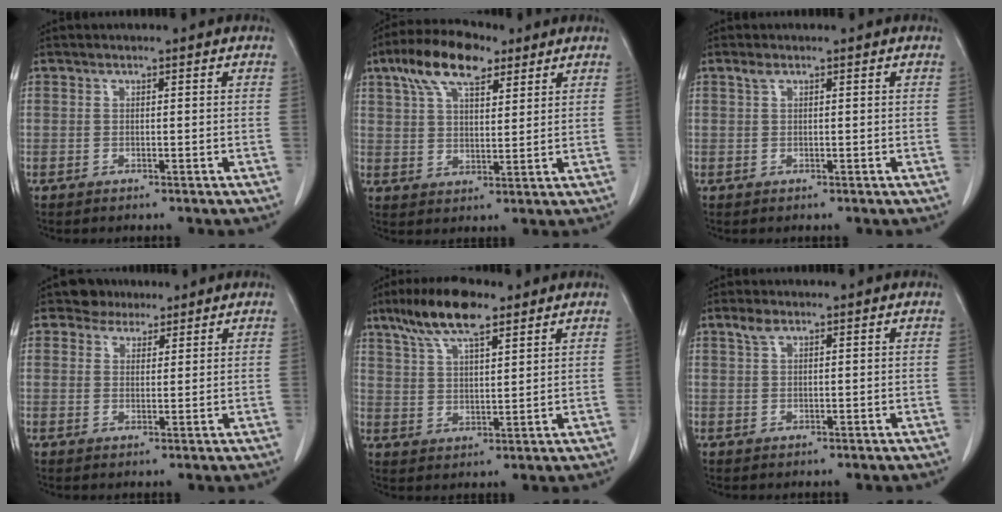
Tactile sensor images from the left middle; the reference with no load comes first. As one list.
[{"total": 10.7, "force": [6.5, 4.1, 7.4], "torque": [-0.142, 0.025, 0.119]}, {"total": 0.8, "force": [0.5, 0.2, 0.5], "torque": [-0.014, 0.009, 0.012]}, {"total": 3.4, "force": [2.7, 2.1, 0.1], "torque": [0.002, 0.009, 0.042]}, {"total": 10.0, "force": [7.0, 2.4, 6.7], "torque": [-0.131, 0.015, 0.129]}, {"total": 1.6, "force": [1.1, 0.5, 1.0], "torque": [-0.025, 0.010, 0.024]}]